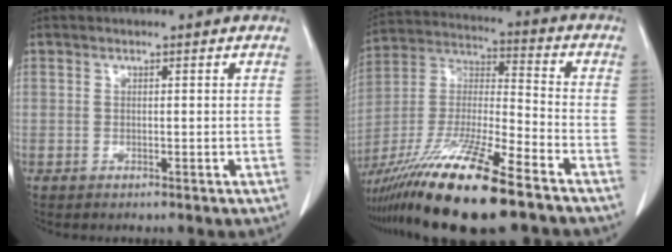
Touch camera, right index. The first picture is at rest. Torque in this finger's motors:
{"motor_torque": [1.18, -0.96, 1.05, 0.21]}